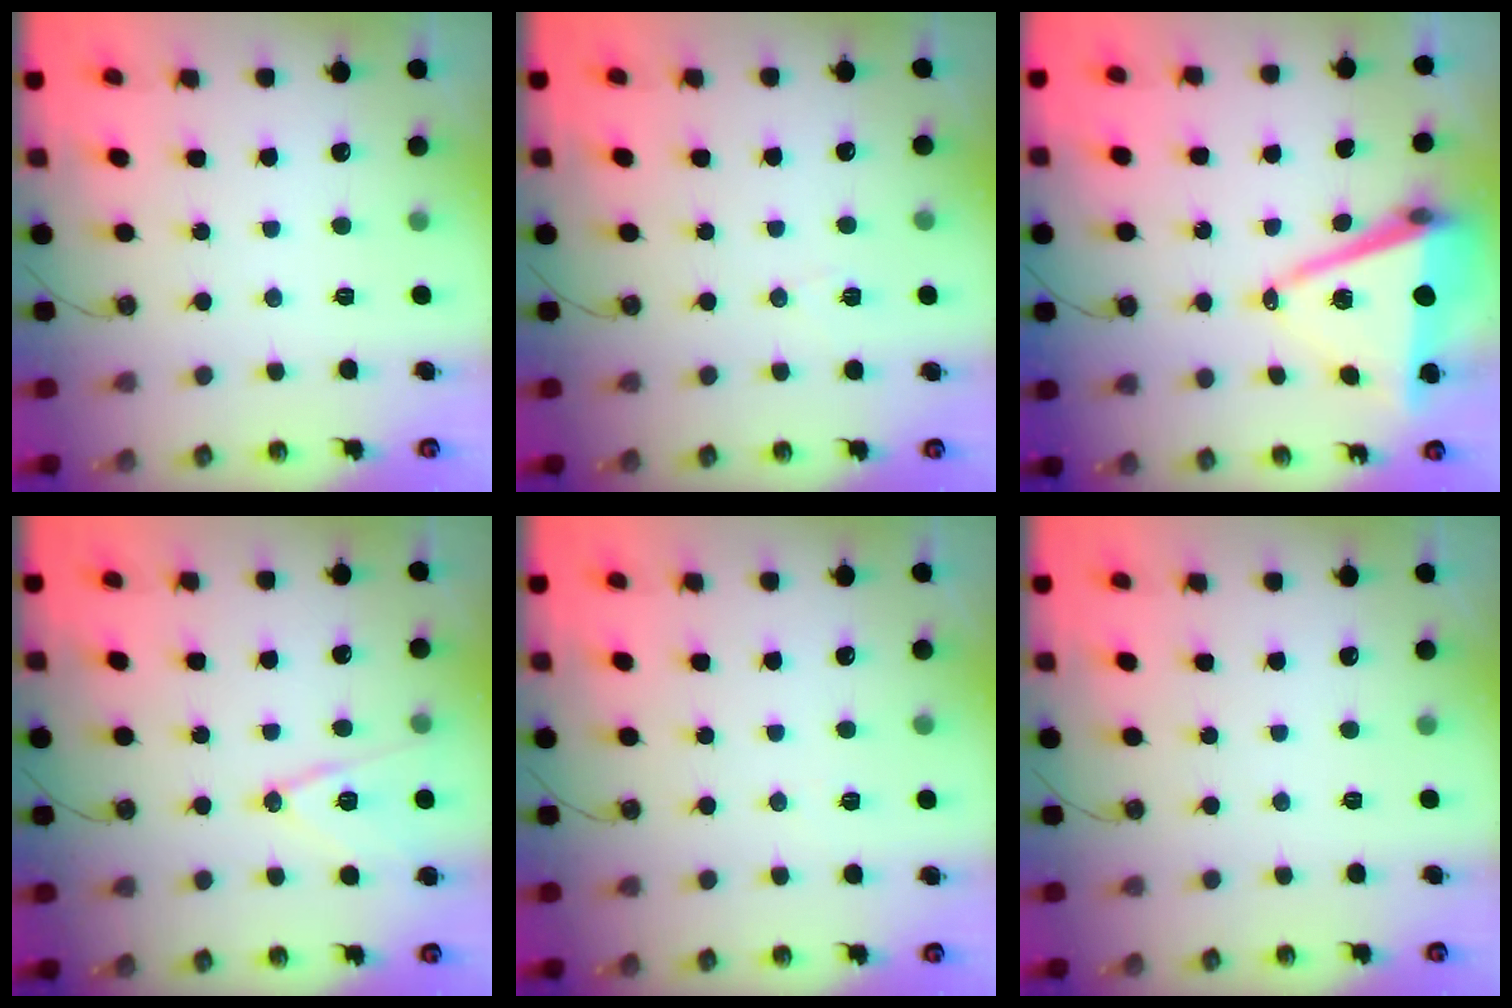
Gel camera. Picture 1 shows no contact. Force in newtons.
{"total": 5.2, "press": 4.9, "slide": 1.7}
{"total": 11.8, "press": 11.0, "slide": 4.4}
{"total": 12.7, "press": 12.3, "slide": 3.2}
{"total": 2.5, "press": 2.2, "slide": 1.1}
{"total": 0.0}